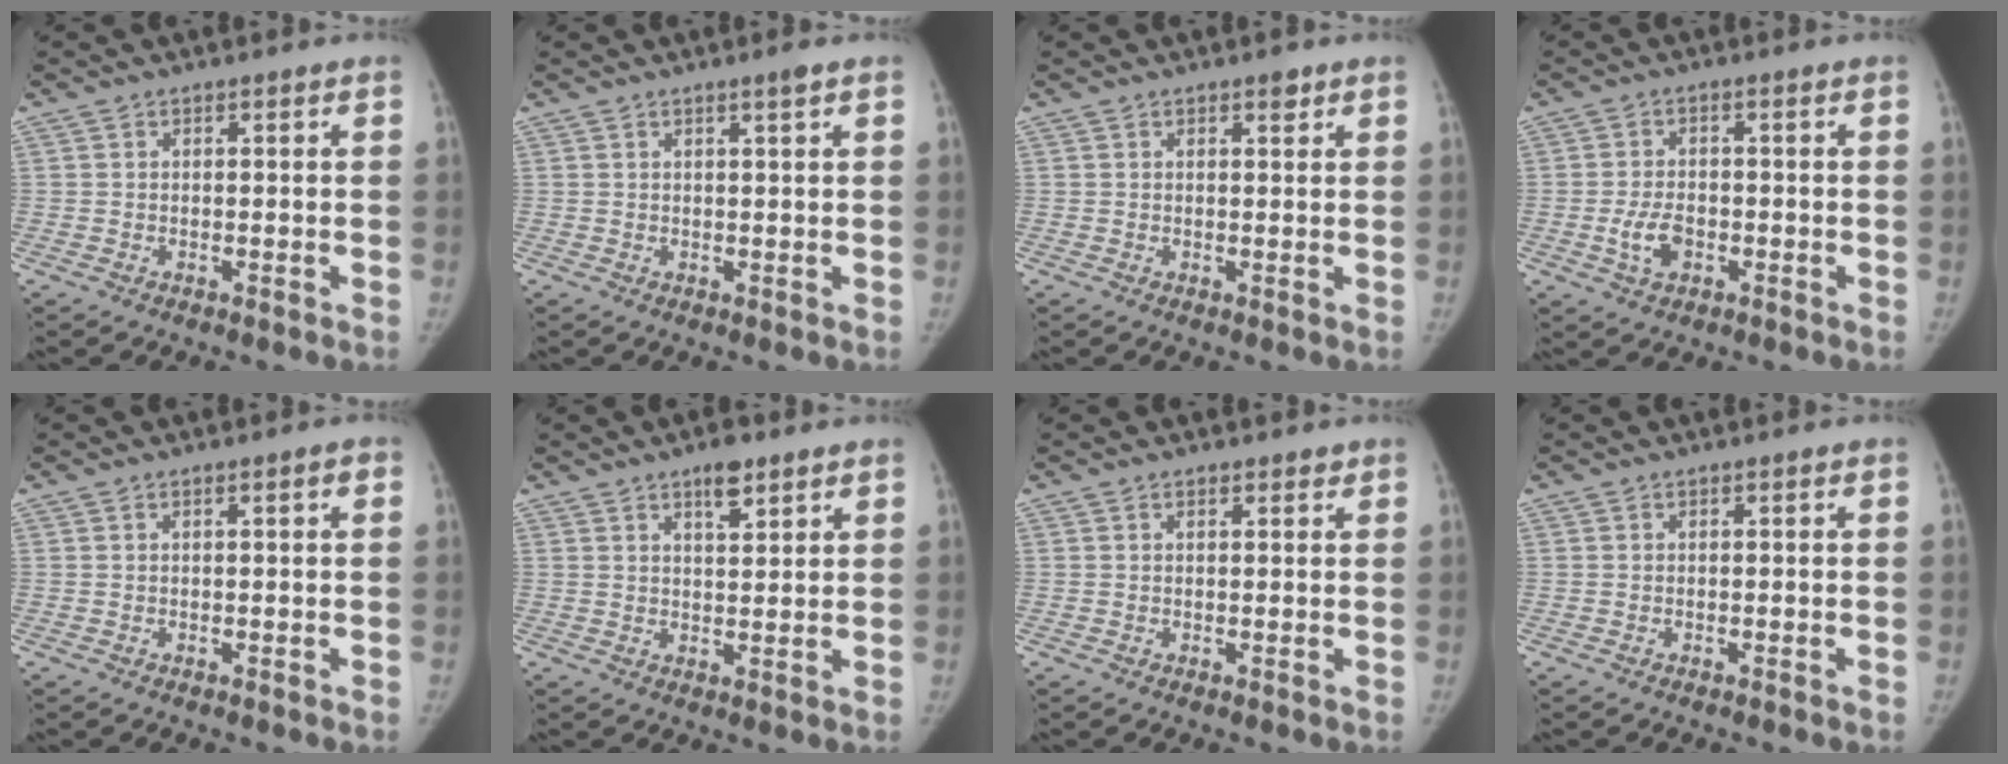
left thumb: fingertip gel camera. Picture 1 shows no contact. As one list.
[{"total": 1.4, "force": [0.9, -0.2, 1.1], "torque": [-0.018, -0.006, 0.016]}, {"total": 1.5, "force": [1.0, 0.7, 0.9], "torque": [-0.005, -0.004, 0.013]}, {"total": 4.8, "force": [-1.4, 3.0, 3.5], "torque": [-0.065, 0.008, -0.023]}, {"total": 1.2, "force": [0.4, 0.2, 1.2], "torque": [-0.018, 0.005, 0.005]}, {"total": 4.9, "force": [3.3, 1.8, 3.3], "torque": [-0.039, -0.019, 0.051]}, {"total": 1.3, "force": [0.9, 0.6, 0.6], "torque": [-0.003, -0.005, 0.010]}, {"total": 0.0}]